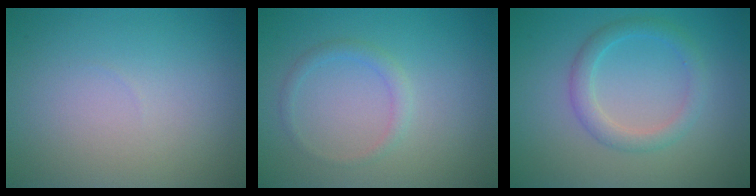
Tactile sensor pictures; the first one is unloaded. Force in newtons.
{"total": 1.2, "press": 1.2, "slide": 0.0}
{"total": 2.4, "press": 2.4, "slide": 0.2}